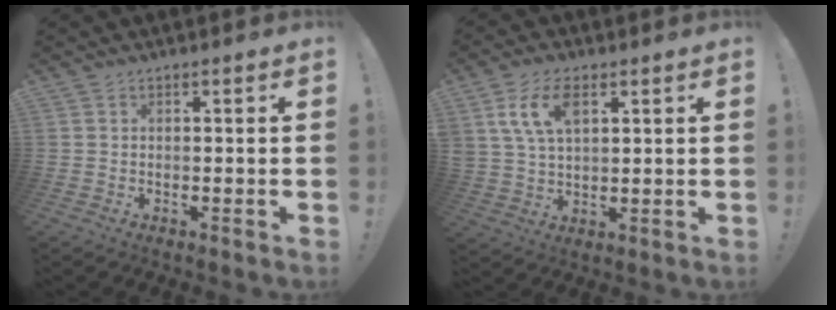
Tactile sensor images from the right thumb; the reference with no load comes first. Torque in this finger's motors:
{"motor_torque": [1.38, 1.48, 1.20, 0.37, 0.14]}